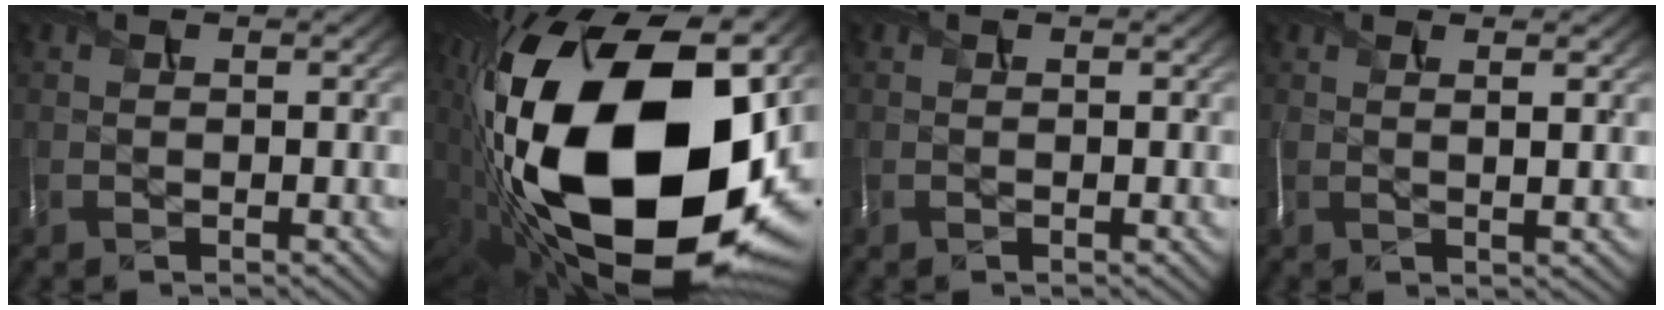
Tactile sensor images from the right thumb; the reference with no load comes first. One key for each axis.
{"total": 22.9, "fx": -2.8, "fy": 12.1, "fz": 19.3, "tx": -0.389, "ty": -0.054, "tz": -0.051}
{"total": 0.0}
{"total": 2.4, "fx": 0.9, "fy": 0.3, "fz": 2.2, "tx": -0.037, "ty": 0.008, "tz": 0.012}